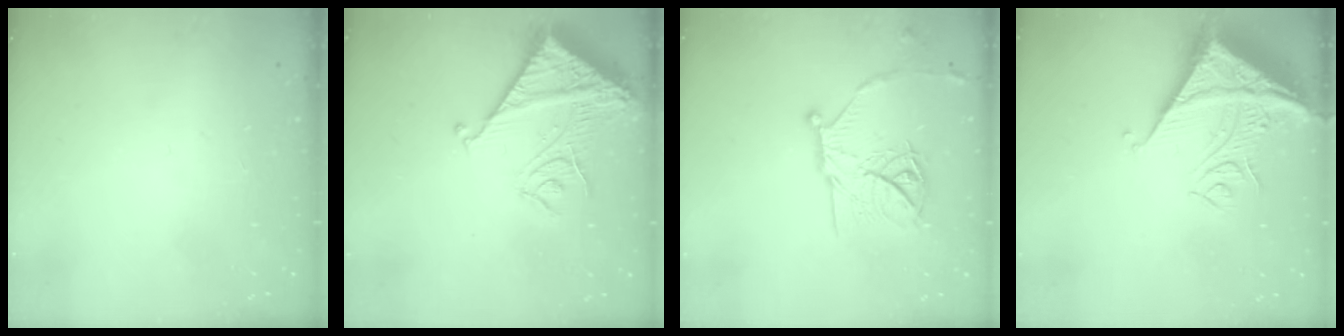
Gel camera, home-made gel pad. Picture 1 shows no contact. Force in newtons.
{"total": 15.6, "press": 15.4, "slide": 1.8}
{"total": 17.0, "press": 17.0, "slide": 1.0}
{"total": 14.2, "press": 14.1, "slide": 1.9}